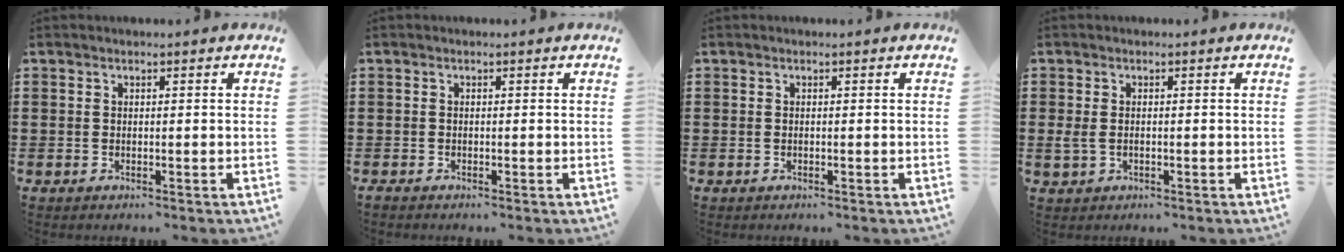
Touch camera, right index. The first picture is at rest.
{"total": 0.5, "force": [-0.5, 0.0, -0.2], "torque": [0.004, 0.001, -0.012]}
{"total": 0.0}
{"total": 1.5, "force": [-0.1, 1.1, 1.1], "torque": [-0.031, 0.000, -0.005]}